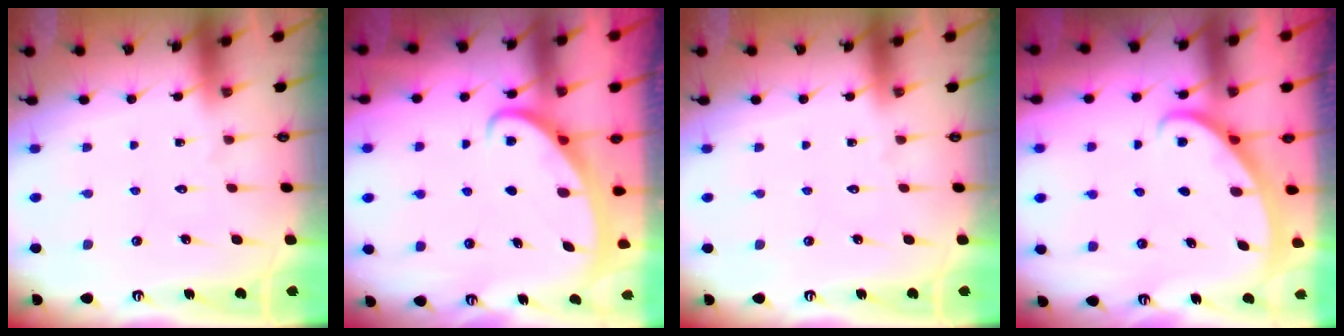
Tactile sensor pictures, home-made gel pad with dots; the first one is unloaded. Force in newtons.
{"total": 2.6, "press": 2.5, "slide": 0.3}
{"total": 0.0}
{"total": 2.8, "press": 2.8, "slide": 0.1}